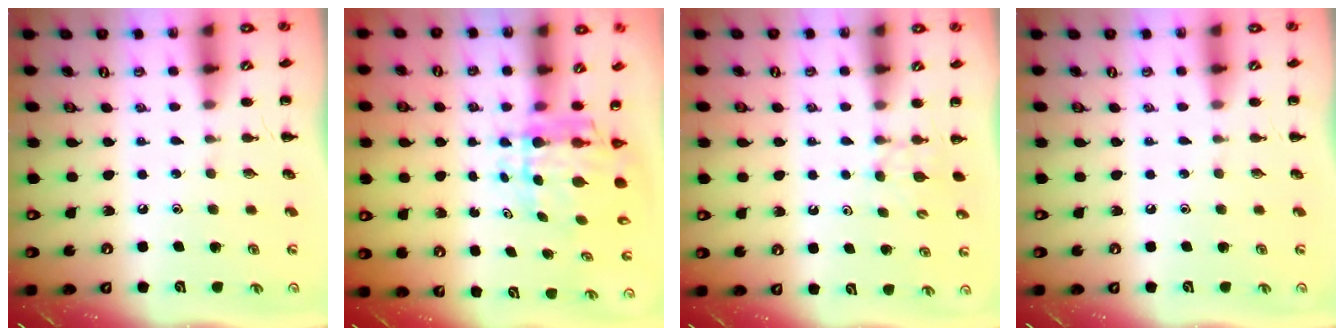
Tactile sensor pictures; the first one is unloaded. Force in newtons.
{"total": 6.7, "press": 6.2, "slide": 2.5}
{"total": 2.6, "press": 2.4, "slide": 1.1}
{"total": 0.0}